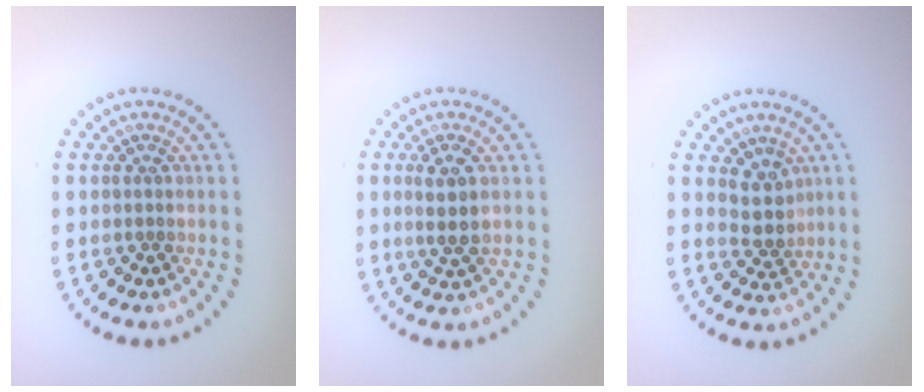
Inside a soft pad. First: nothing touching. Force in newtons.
{"total": 2.4, "press": 2.3, "slide": 1.0}
{"total": 2.7, "press": 2.1, "slide": 1.6}